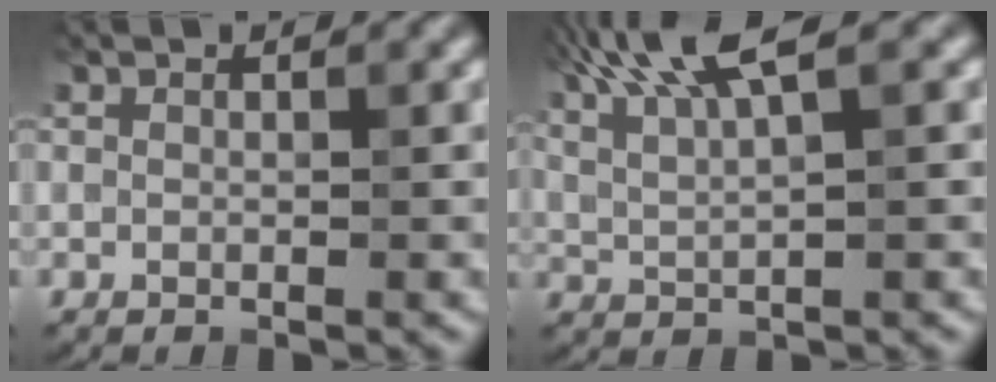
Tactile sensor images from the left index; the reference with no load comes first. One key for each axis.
{"total": 7.0, "fx": 4.0, "fy": 1.7, "fz": 5.5, "tx": -0.103, "ty": 0.020, "tz": 0.074}